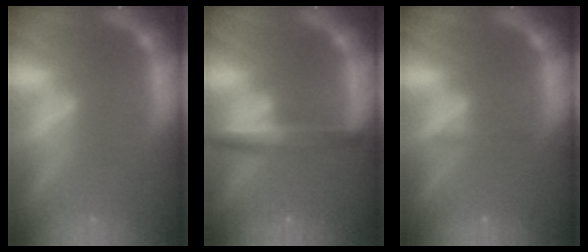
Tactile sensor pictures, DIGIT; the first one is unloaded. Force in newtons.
{"total": 4.0}
{"total": 0.9}